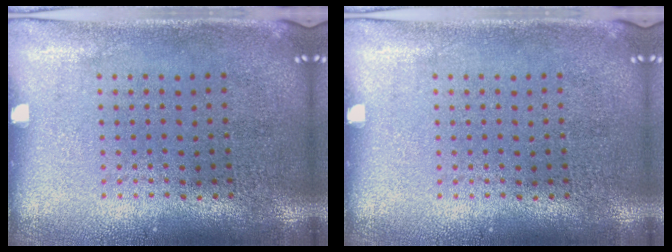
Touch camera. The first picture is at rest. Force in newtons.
{"total": 0.0}